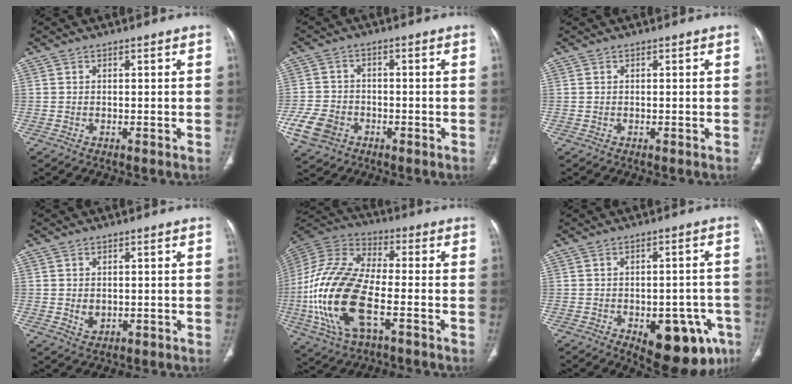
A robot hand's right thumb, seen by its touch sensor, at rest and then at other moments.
{"total": 7.7, "force": [-3.3, 5.9, 3.6], "torque": [-0.071, 0.016, -0.055]}
{"total": 0.0}
{"total": 2.7, "force": [-0.1, 2.1, 1.7], "torque": [-0.023, -0.003, 0.007]}
{"total": 22.6, "force": [-5.8, 10.6, 19.1], "torque": [-0.419, 0.013, -0.105]}
{"total": 15.5, "force": [-6.6, 7.7, 11.7], "torque": [-0.106, 0.023, -0.071]}